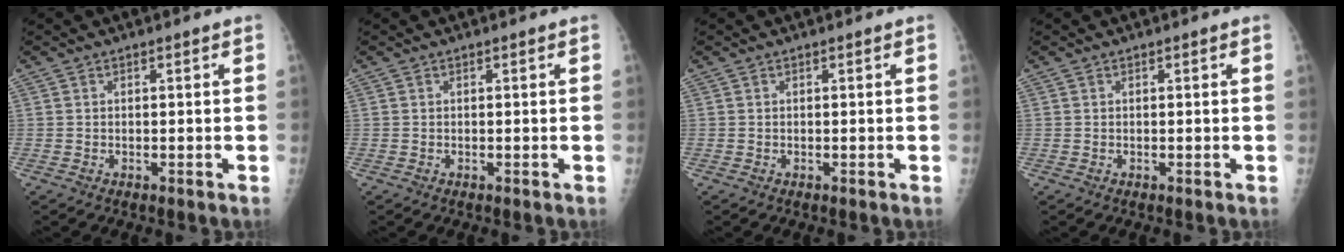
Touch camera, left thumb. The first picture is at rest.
{"total": 0.0}
{"total": 0.0}
{"total": 0.0}